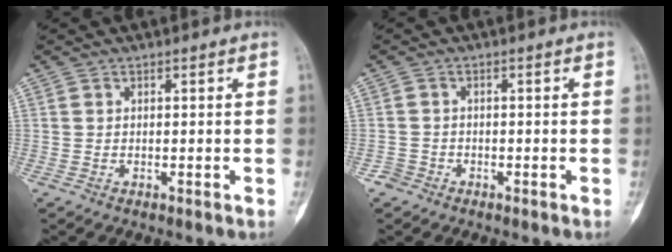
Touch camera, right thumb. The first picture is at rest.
{"total": 1.8, "force": [-1.2, 1.3, -0.2], "torque": [0.005, 0.006, -0.027]}